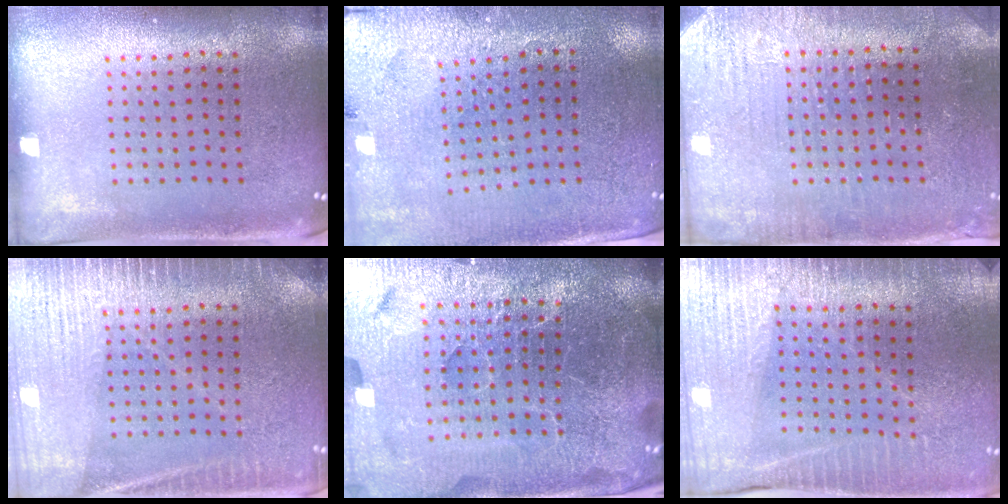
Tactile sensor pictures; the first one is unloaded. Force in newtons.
{"total": 2.8, "press": 2.8, "slide": 0.5}
{"total": 3.0, "press": 2.8, "slide": 0.8}
{"total": 4.4, "press": 4.4, "slide": 0.6}
{"total": 6.9, "press": 6.0, "slide": 3.3}
{"total": 3.6, "press": 3.4, "slide": 1.1}